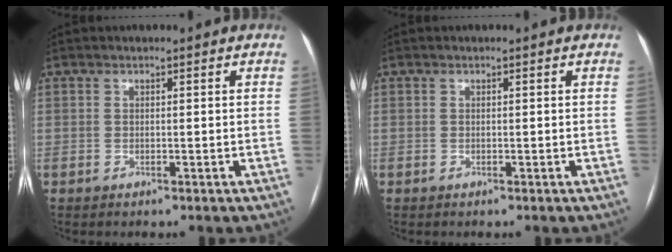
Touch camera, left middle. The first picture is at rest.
{"total": 0.0}